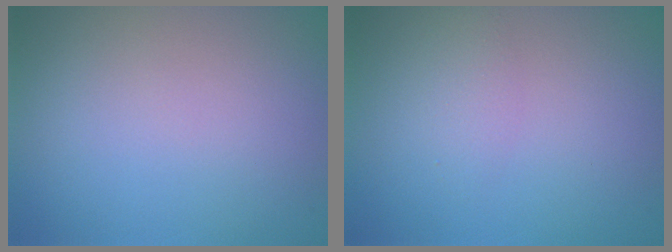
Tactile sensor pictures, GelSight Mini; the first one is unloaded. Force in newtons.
{"total": 1.3, "press": 1.3, "slide": 0.0}